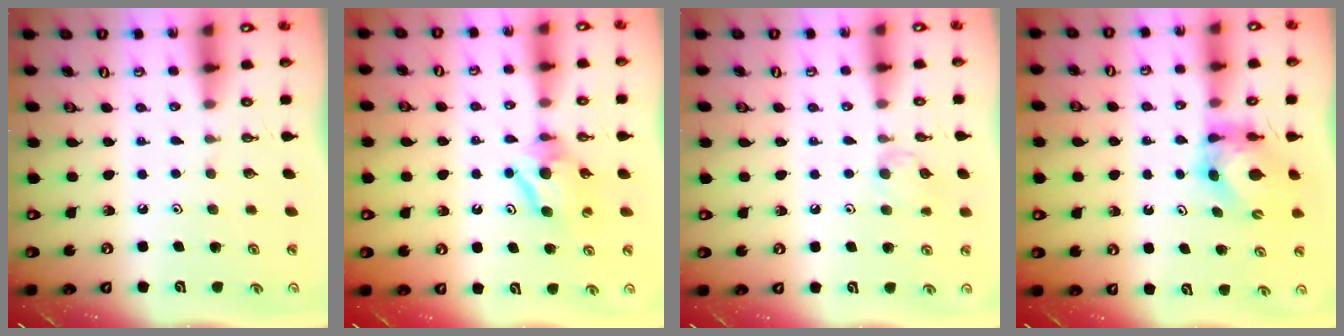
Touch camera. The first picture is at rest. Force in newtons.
{"total": 8.4, "press": 8.3, "slide": 0.5}
{"total": 6.2, "press": 6.1, "slide": 0.8}
{"total": 5.9, "press": 5.9, "slide": 0.7}